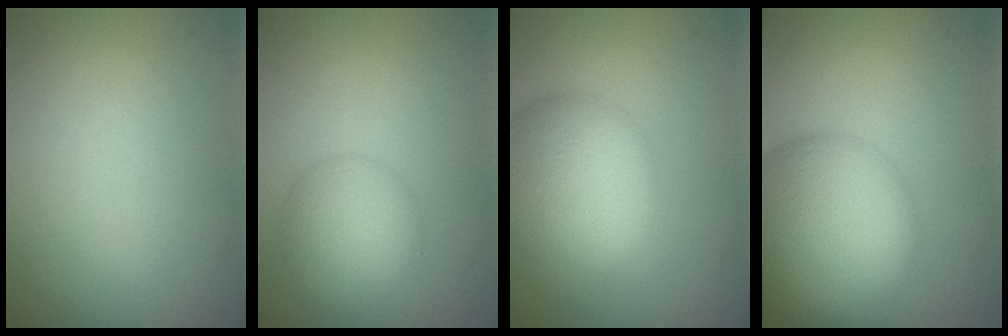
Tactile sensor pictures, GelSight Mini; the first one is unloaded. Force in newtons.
{"total": 4.8, "press": 4.8, "slide": 0.1}
{"total": 9.1, "press": 9.1, "slide": 0.7}
{"total": 13.0, "press": 13.0, "slide": 0.7}